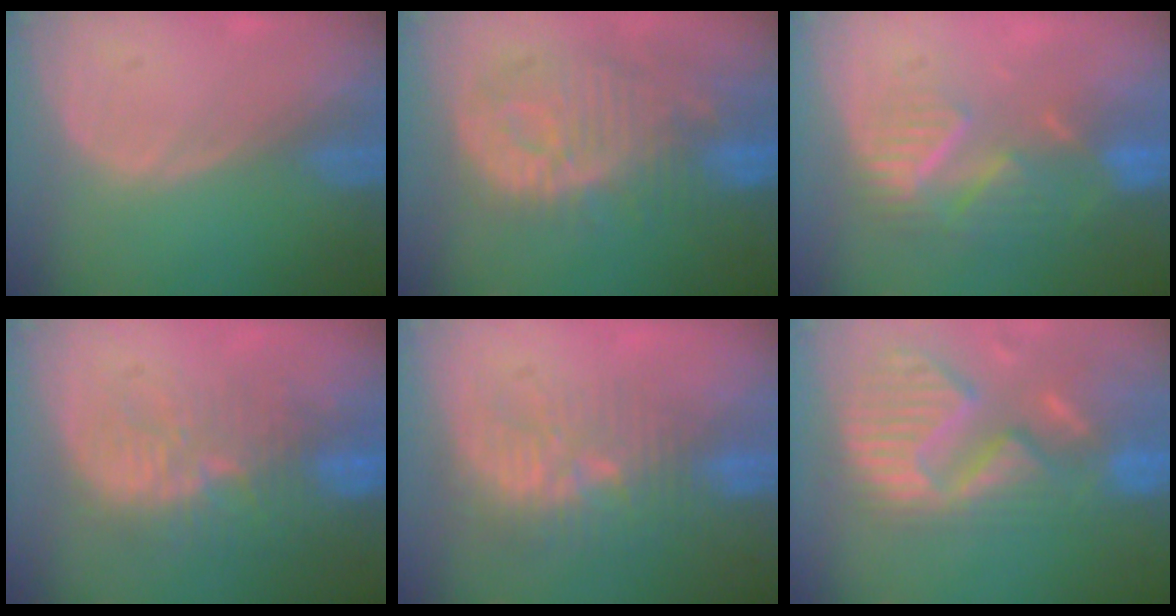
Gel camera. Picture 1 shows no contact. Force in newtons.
{"total": 12.1, "press": 10.9, "slide": 5.2}
{"total": 8.9, "press": 7.8, "slide": 4.4}
{"total": 10.7, "press": 9.6, "slide": 4.8}
{"total": 9.6, "press": 8.6, "slide": 4.2}
{"total": 14.1, "press": 11.7, "slide": 7.7}